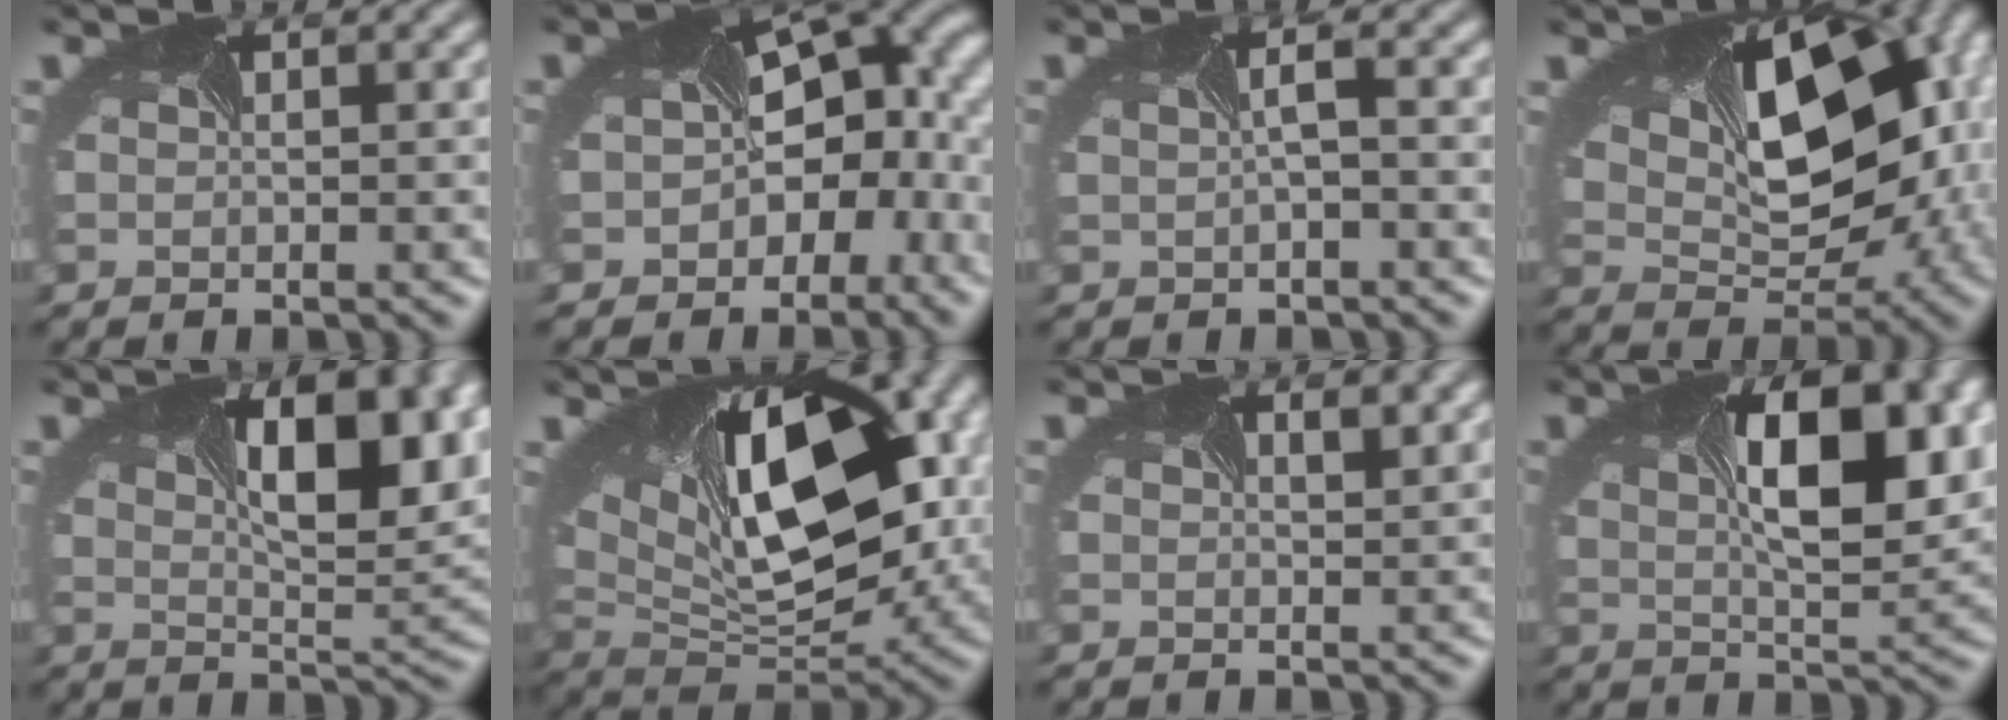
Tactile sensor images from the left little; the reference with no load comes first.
{"total": 11.7, "force": [-1.8, 7.7, 8.6], "torque": [-0.126, -0.025, -0.015]}
{"total": 1.3, "force": [-1.0, -0.4, 0.7], "torque": [-0.022, -0.004, -0.007]}
{"total": 13.9, "force": [1.5, 8.5, 10.9], "torque": [-0.148, -0.015, 0.053]}
{"total": 9.7, "force": [2.7, 3.9, 8.5], "torque": [-0.111, 0.003, 0.043]}
{"total": 13.9, "force": [2.7, 7.3, 11.5], "torque": [-0.196, -0.009, 0.057]}
{"total": 1.3, "force": [0.4, 0.5, 1.1], "torque": [-0.010, 0.007, 0.003]}
{"total": 8.4, "force": [1.3, 3.2, 7.6], "torque": [-0.123, -0.004, 0.033]}